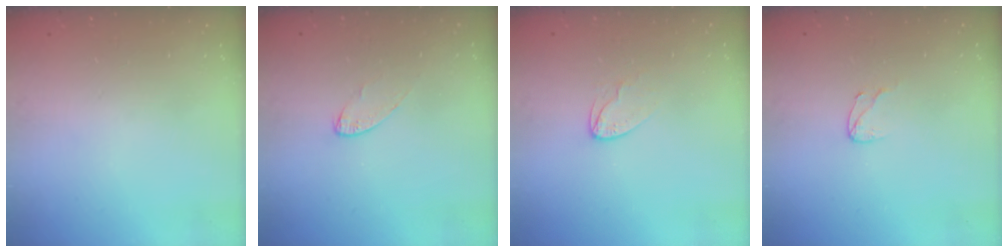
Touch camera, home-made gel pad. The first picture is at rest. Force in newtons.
{"total": 4.6, "press": 4.5, "slide": 0.5}
{"total": 4.6, "press": 4.5, "slide": 0.3}
{"total": 4.1, "press": 4.1, "slide": 0.3}